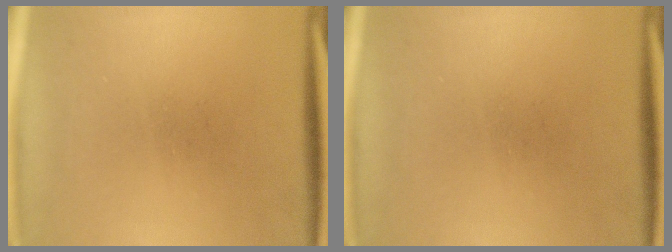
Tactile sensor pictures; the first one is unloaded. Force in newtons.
{"total": 0.0}